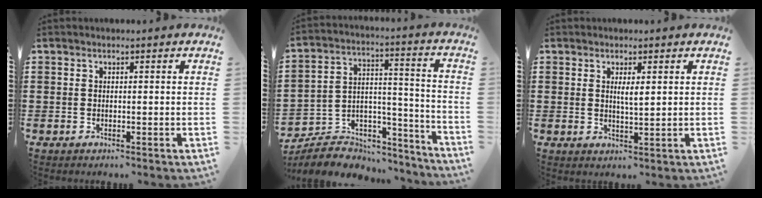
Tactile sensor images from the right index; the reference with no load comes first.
{"total": 6.7, "force": [-5.5, 3.5, 1.5], "torque": [-0.029, 0.009, -0.102]}
{"total": 2.2, "force": [0.6, 0.4, 2.1], "torque": [-0.041, 0.003, 0.009]}